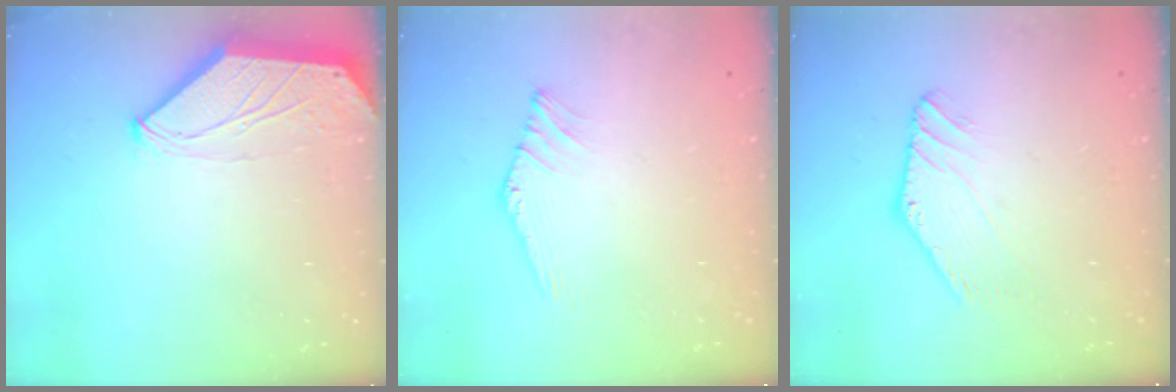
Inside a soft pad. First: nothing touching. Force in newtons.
{"total": 0.0}
{"total": 1.0, "press": 1.0, "slide": 0.0}